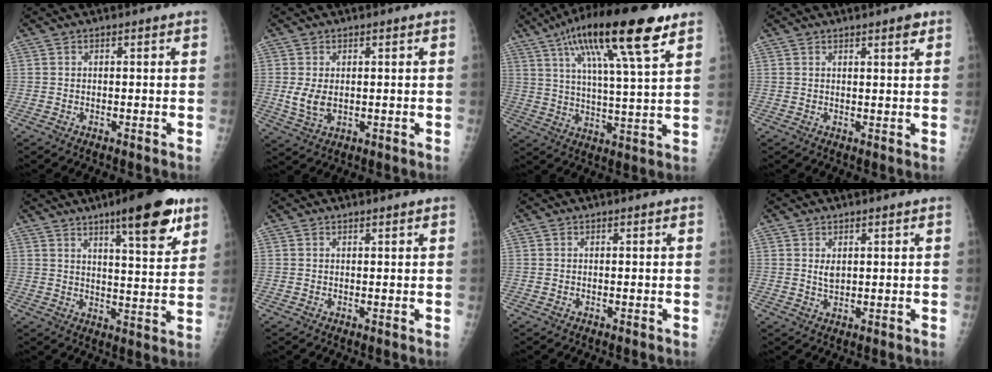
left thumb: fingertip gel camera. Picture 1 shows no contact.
{"total": 4.5, "force": [0.2, 2.8, 3.5], "torque": [-0.069, -0.012, 0.011]}
{"total": 21.1, "force": [11.5, 4.1, 17.2], "torque": [-0.282, -0.015, 0.190]}
{"total": 2.6, "force": [1.7, 0.5, 1.8], "torque": [-0.021, -0.010, 0.022]}
{"total": 14.2, "force": [8.6, 3.2, 10.9], "torque": [-0.130, -0.043, 0.120]}
{"total": 0.7, "force": [0.6, 0.1, 0.4], "torque": [-0.005, -0.003, 0.010]}
{"total": 0.0}
{"total": 2.2, "force": [0.9, 1.2, 1.6], "torque": [-0.024, -0.009, 0.020]}